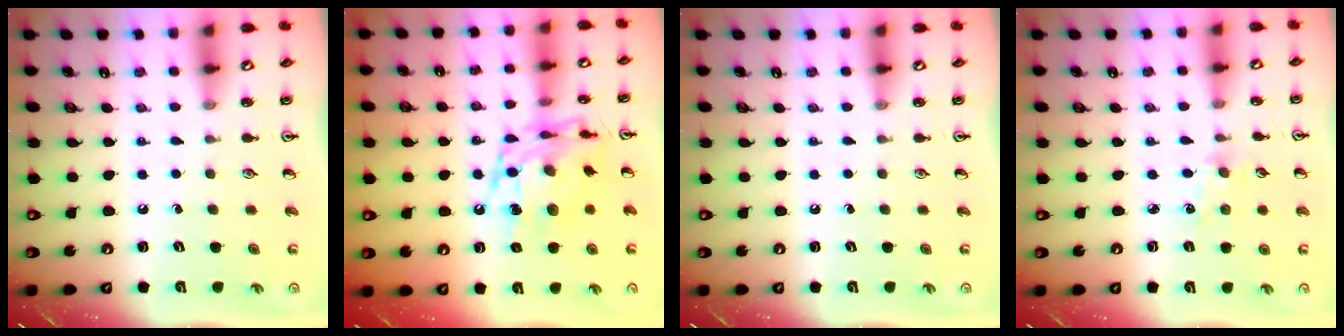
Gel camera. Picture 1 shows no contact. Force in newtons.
{"total": 15.3, "press": 15.3, "slide": 1.3}
{"total": 0.0}
{"total": 2.1, "press": 2.0, "slide": 0.4}